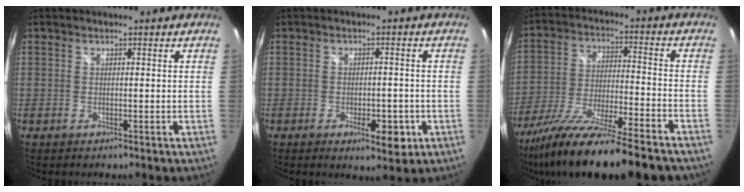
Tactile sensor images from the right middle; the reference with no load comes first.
{"total": 5.7, "force": [-2.5, 2.5, 4.5], "torque": [-0.075, -0.008, -0.029]}
{"total": 20.8, "force": [-16.8, 1.4, 12.2], "torque": [-0.232, -0.058, -0.283]}